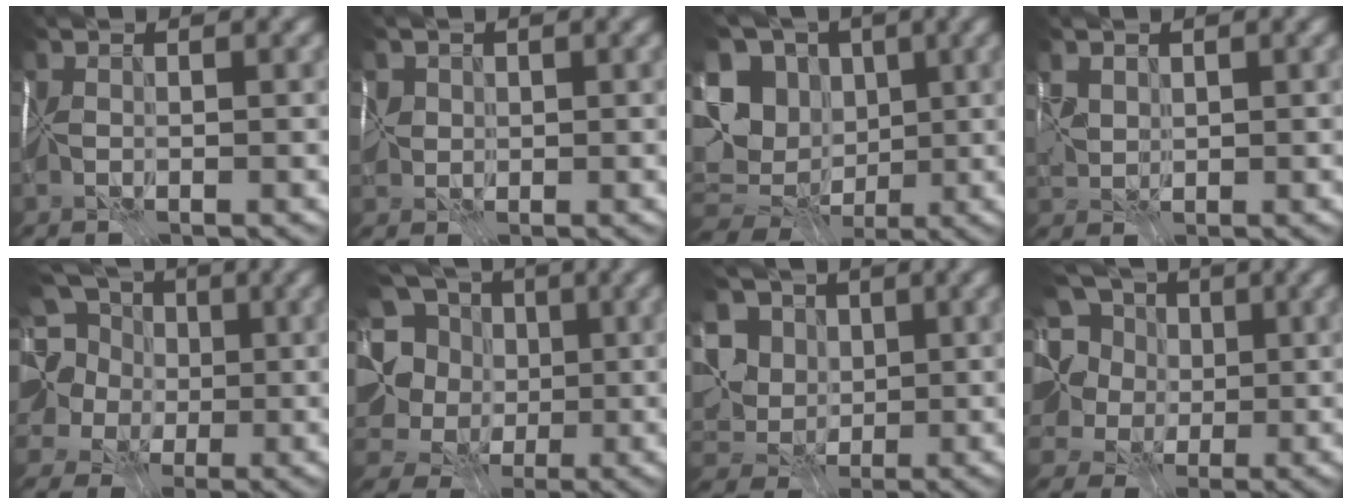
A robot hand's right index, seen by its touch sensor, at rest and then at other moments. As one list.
[{"total": 1.7, "force": [0.5, 1.6, 0.4], "torque": [-0.004, 0.013, 0.010]}, {"total": 12.5, "force": [0.6, 10.1, 7.3], "torque": [-0.141, -0.003, 0.016]}, {"total": 1.6, "force": [1.3, 0.9, 0.5], "torque": [-0.007, 0.002, 0.026]}, {"total": 11.9, "force": [2.9, 10.1, 5.6], "torque": [-0.128, 0.022, 0.015]}, {"total": 12.1, "force": [2.4, 10.4, 5.8], "torque": [-0.136, 0.025, 0.020]}, {"total": 10.5, "force": [2.9, 8.6, 5.2], "torque": [-0.107, 0.020, 0.033]}, {"total": 10.9, "force": [3.5, 8.4, 5.9], "torque": [-0.116, 0.016, 0.029]}]